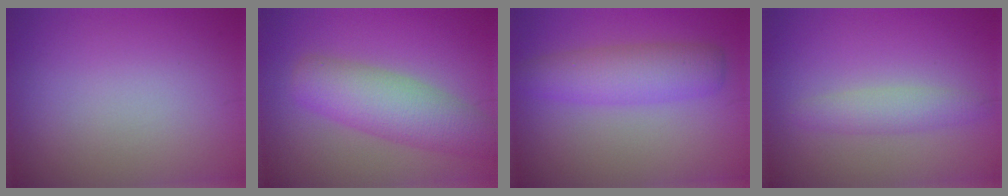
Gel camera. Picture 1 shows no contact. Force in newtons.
{"total": 5.9, "press": 5.9, "slide": 0.3}
{"total": 4.3, "press": 4.3, "slide": 0.1}
{"total": 2.2, "press": 2.2, "slide": 0.0}